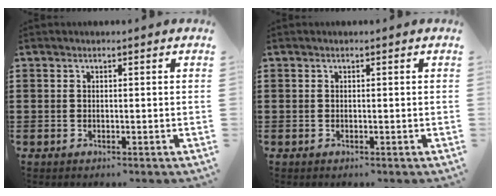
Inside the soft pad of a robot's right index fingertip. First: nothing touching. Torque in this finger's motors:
{"motor_torque": [-0.20, 0.20, 0.00, -0.01]}